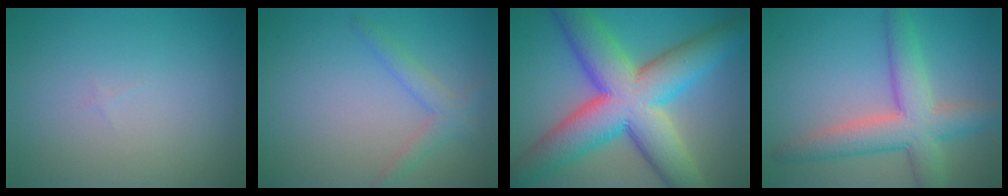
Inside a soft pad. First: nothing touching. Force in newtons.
{"total": 2.1, "press": 2.1, "slide": 0.1}
{"total": 13.2, "press": 13.2, "slide": 0.4}
{"total": 6.5, "press": 6.5, "slide": 0.3}